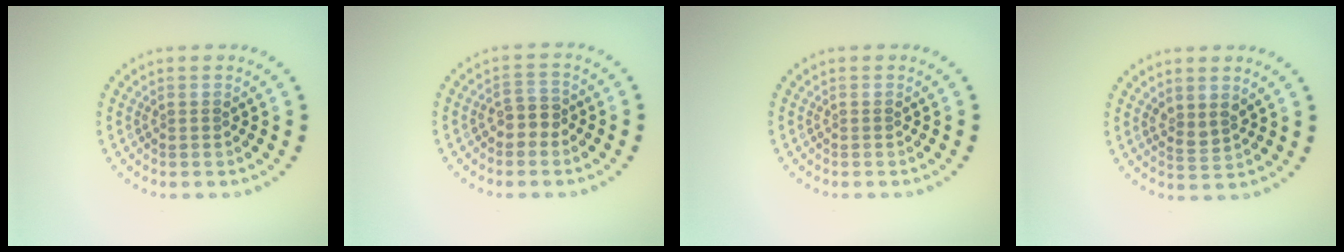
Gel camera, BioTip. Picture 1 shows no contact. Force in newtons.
{"total": 2.0, "press": 1.7, "slide": 0.9}
{"total": 0.0}
{"total": 1.6, "press": 1.4, "slide": 0.8}